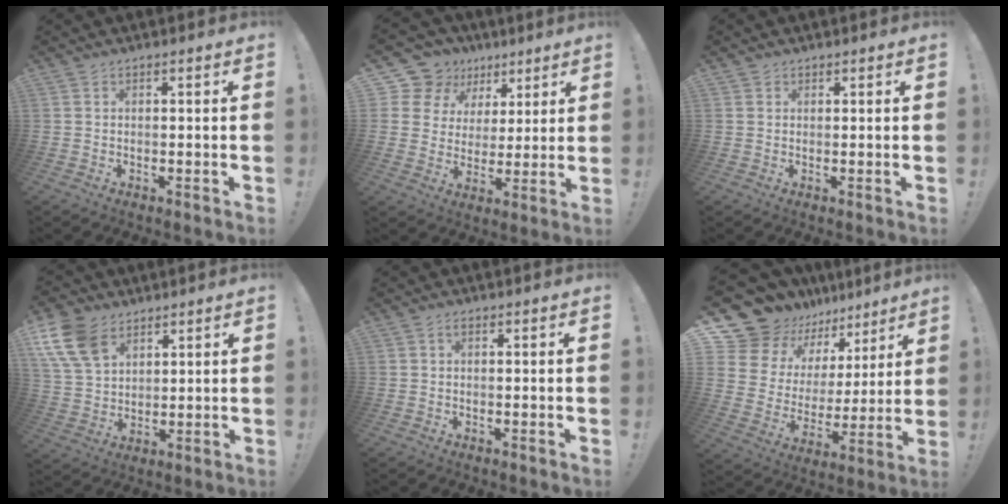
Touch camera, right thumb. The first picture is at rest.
{"total": 12.4, "force": [7.0, 9.7, 3.6], "torque": [-0.060, -0.048, 0.144]}
{"total": 1.0, "force": [0.8, 0.6, 0.1], "torque": [0.005, -0.003, 0.014]}
{"total": 13.0, "force": [7.5, 8.3, 6.6], "torque": [-0.133, -0.030, 0.148]}
{"total": 0.8, "force": [0.1, 0.2, 0.8], "torque": [-0.010, 0.000, 0.000]}
{"total": 13.6, "force": [11.5, 6.9, 2.6], "torque": [-0.059, -0.101, 0.224]}